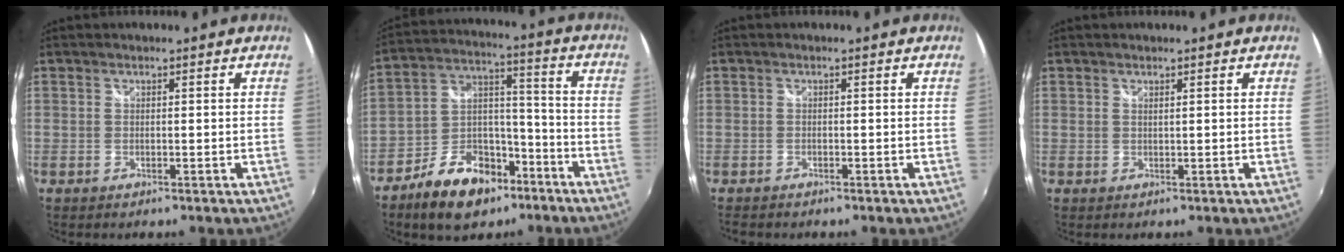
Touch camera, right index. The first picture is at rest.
{"total": 14.6, "force": [-9.1, 8.6, 7.6], "torque": [-0.150, 0.034, -0.142]}
{"total": 1.4, "force": [-1.1, 0.6, 0.6], "torque": [-0.014, -0.004, -0.020]}
{"total": 0.5, "force": [0.4, 0.0, 0.3], "torque": [-0.003, 0.000, 0.007]}